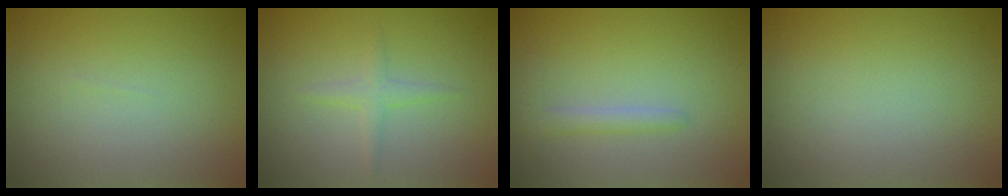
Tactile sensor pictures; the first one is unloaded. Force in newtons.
{"total": 1.3, "press": 1.3, "slide": 0.0}
{"total": 1.5, "press": 1.5, "slide": 0.2}
{"total": 0.0}